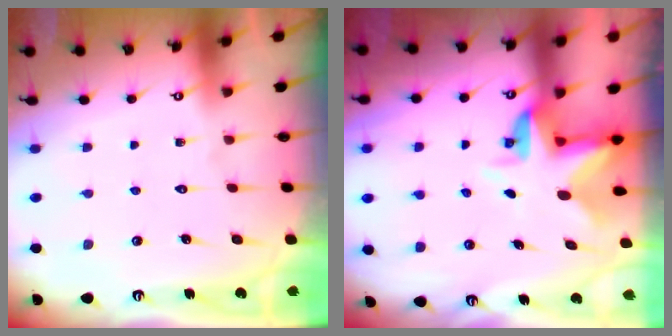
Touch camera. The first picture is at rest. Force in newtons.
{"total": 4.4, "press": 4.4, "slide": 0.3}